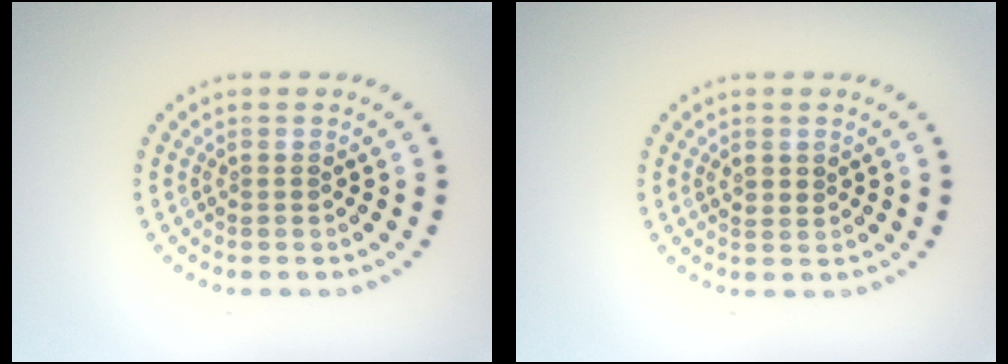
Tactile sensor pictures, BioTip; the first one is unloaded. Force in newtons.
{"total": 1.1, "press": 1.0, "slide": 0.6}